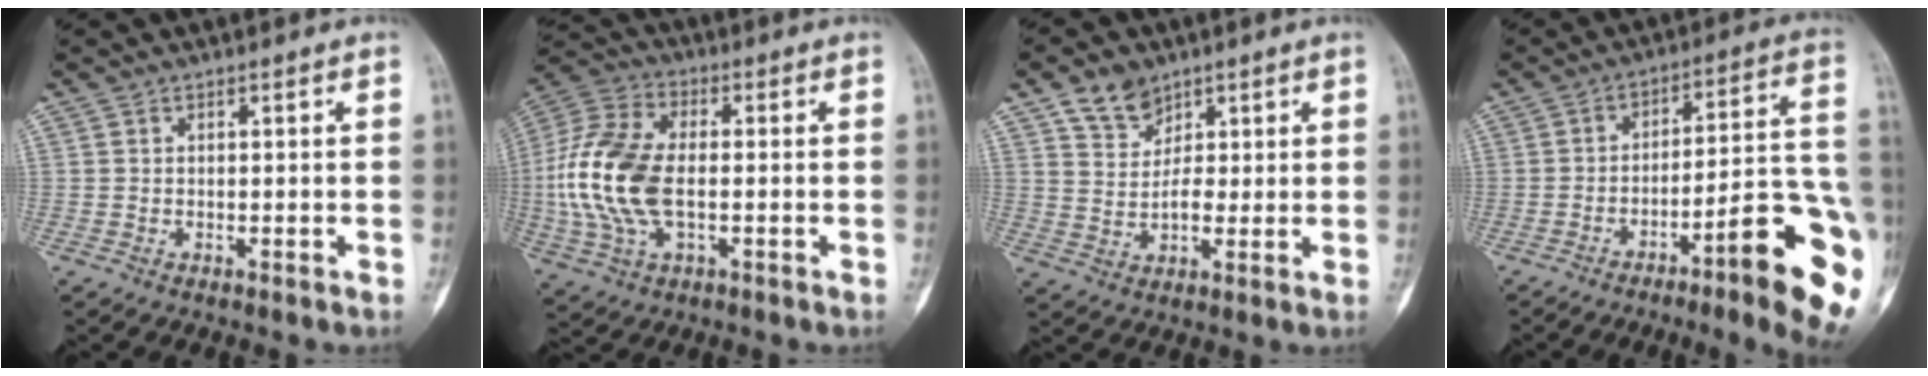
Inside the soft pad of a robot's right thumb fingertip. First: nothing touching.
{"total": 14.8, "force": [-1.4, 8.4, 12.2], "torque": [-0.270, 0.013, -0.027]}
{"total": 7.1, "force": [4.0, 5.3, 2.6], "torque": [-0.016, -0.020, 0.073]}
{"total": 18.8, "force": [-8.7, 3.0, 16.3], "torque": [-0.172, 0.061, -0.124]}